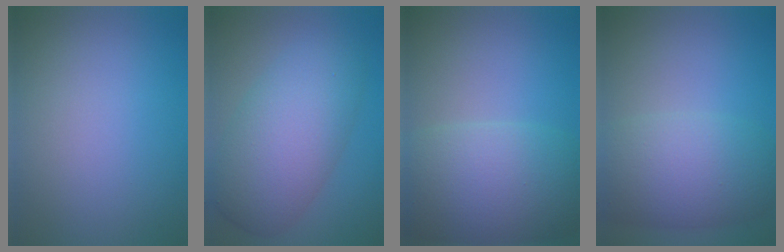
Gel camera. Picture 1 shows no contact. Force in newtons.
{"total": 8.2, "press": 8.2, "slide": 0.3}
{"total": 8.0, "press": 8.0, "slide": 0.7}
{"total": 6.9, "press": 6.9, "slide": 0.2}